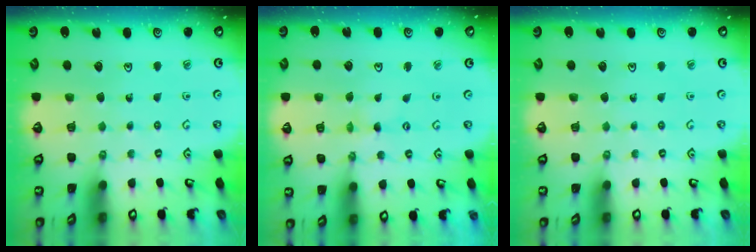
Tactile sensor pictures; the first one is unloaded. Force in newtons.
{"total": 0.0}
{"total": 0.0}